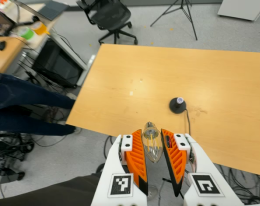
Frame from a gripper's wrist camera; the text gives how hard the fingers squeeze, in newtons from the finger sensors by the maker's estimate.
{"total": 10.3, "left": 10.0, "right": 10.6}